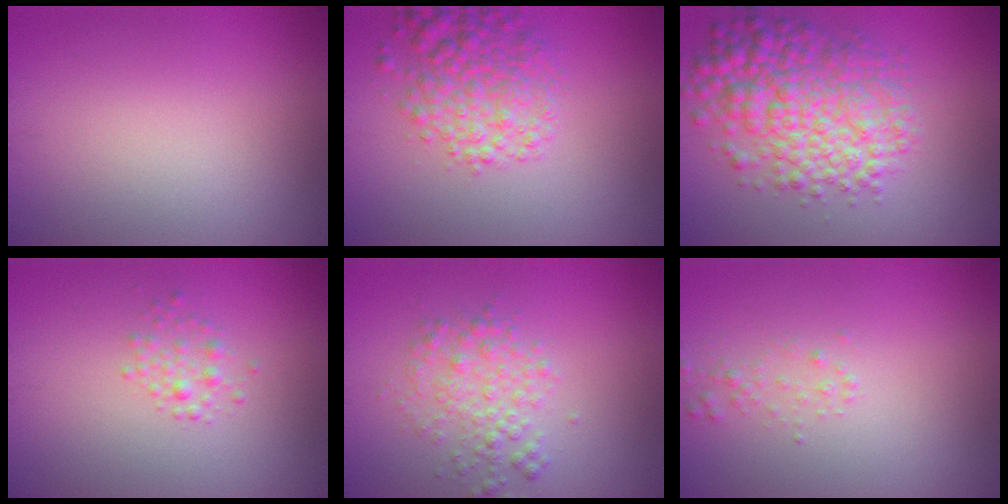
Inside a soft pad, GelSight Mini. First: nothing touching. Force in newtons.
{"total": 4.7, "press": 4.7, "slide": 0.3}
{"total": 7.5, "press": 7.5, "slide": 0.1}
{"total": 1.4, "press": 1.4, "slide": 0.1}
{"total": 2.9, "press": 2.9, "slide": 0.0}
{"total": 0.9, "press": 0.9, "slide": 0.0}